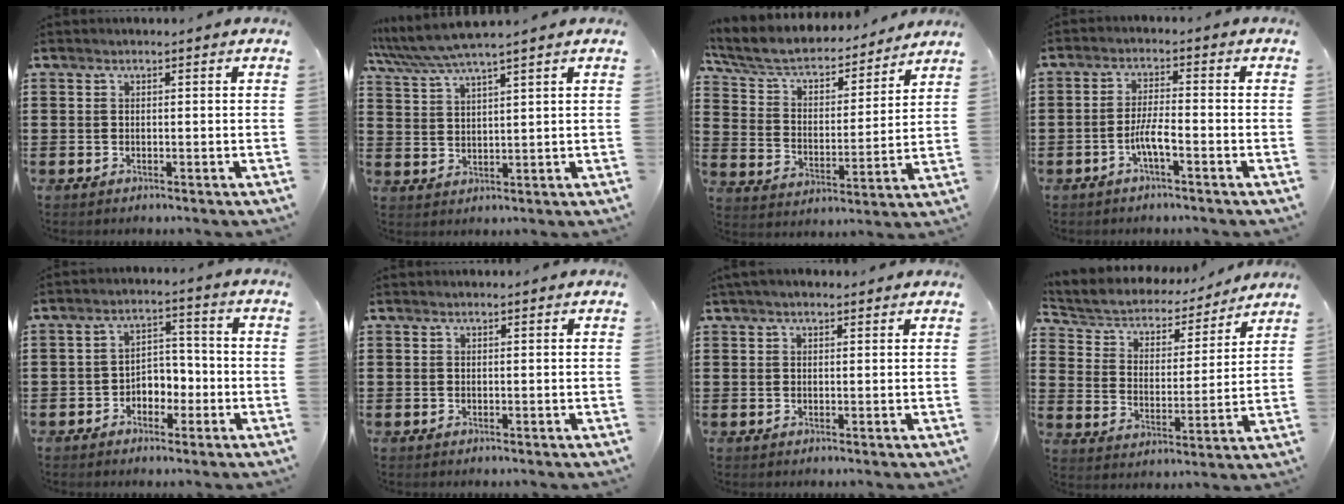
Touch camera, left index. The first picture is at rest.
{"total": 5.1, "force": [4.4, -0.2, 2.6], "torque": [-0.063, -0.015, 0.078]}
{"total": 5.6, "force": [4.7, 2.0, 2.3], "torque": [-0.068, -0.034, 0.075]}
{"total": 4.2, "force": [-1.9, 0.6, 3.7], "torque": [-0.084, -0.004, -0.041]}
{"total": 3.8, "force": [-2.1, 2.7, 1.7], "torque": [-0.039, 0.009, -0.045]}
{"total": 0.0}
{"total": 1.9, "force": [1.5, 0.7, 0.9], "torque": [-0.021, 0.005, 0.028]}
{"total": 4.0, "force": [3.7, 1.5, 0.6], "torque": [-0.037, -0.029, 0.055]}